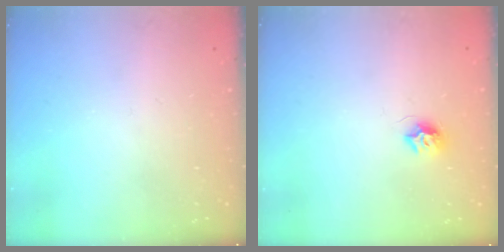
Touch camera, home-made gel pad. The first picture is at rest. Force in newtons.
{"total": 7.4, "press": 7.4, "slide": 0.4}